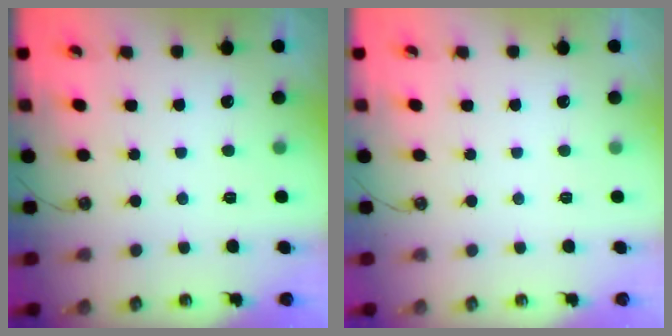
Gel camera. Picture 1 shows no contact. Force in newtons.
{"total": 0.0}